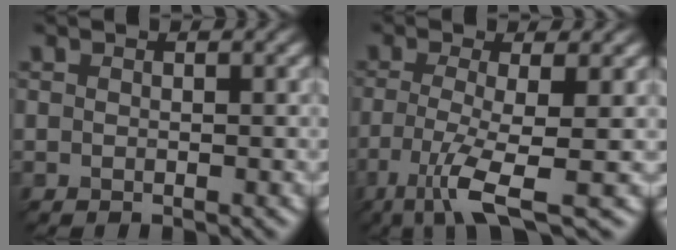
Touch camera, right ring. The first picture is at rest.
{"total": 5.5, "force": [-3.4, 0.3, 4.3], "torque": [-0.101, 0.000, -0.052]}